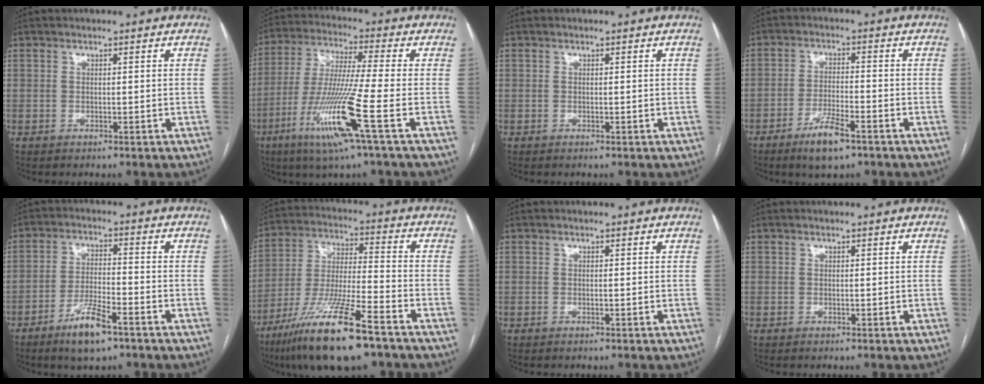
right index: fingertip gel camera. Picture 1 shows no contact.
{"total": 14.2, "force": [-5.9, -1.5, 12.9], "torque": [-0.264, -0.028, -0.115]}
{"total": 0.0}
{"total": 6.5, "force": [-4.3, 1.2, 4.7], "torque": [-0.092, -0.008, -0.072]}
{"total": 7.7, "force": [-5.0, 1.5, 5.7], "torque": [-0.112, -0.009, -0.088]}
{"total": 17.4, "force": [-11.3, 1.7, 13.1], "torque": [-0.263, -0.040, -0.207]}
{"total": 0.0}
{"total": 0.0}